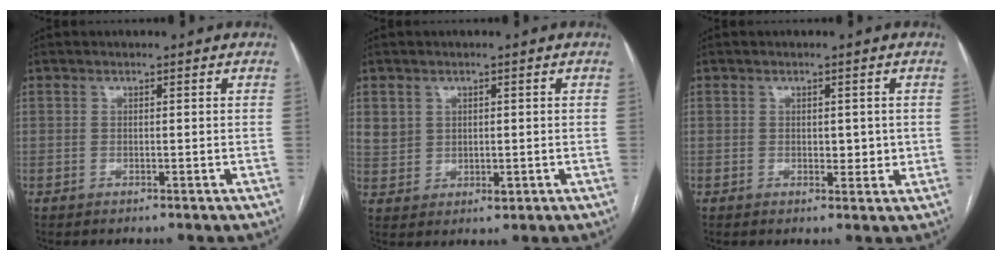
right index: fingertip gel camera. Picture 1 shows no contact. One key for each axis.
{"total": 4.3, "fx": 1.4, "fy": 3.8, "fz": 1.4, "tx": -0.025, "ty": 0.000, "tz": 0.038}
{"total": 2.8, "fx": 0.3, "fy": 1.7, "fz": 2.1, "tx": -0.025, "ty": 0.000, "tz": 0.008}